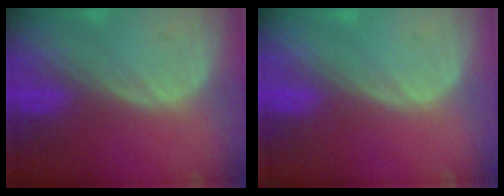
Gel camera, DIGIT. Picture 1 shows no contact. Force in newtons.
{"total": 0.0}